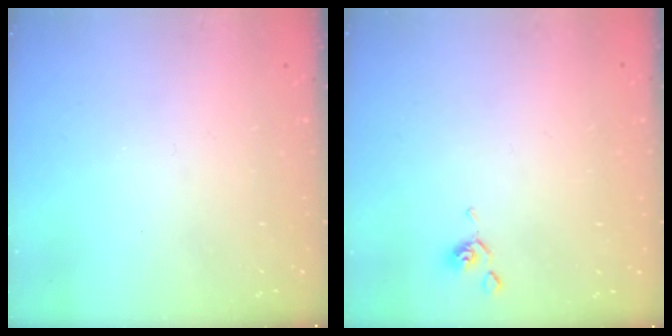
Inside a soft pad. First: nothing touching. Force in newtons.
{"total": 1.8, "press": 1.8, "slide": 0.1}